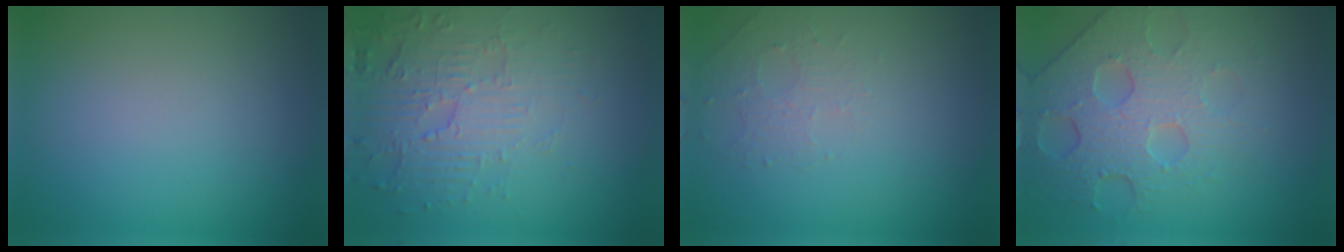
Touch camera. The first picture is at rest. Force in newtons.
{"total": 5.9, "press": 3.8, "slide": 4.5}
{"total": 1.4, "press": 0.7, "slide": 1.2}
{"total": 6.1, "press": 5.0, "slide": 3.5}